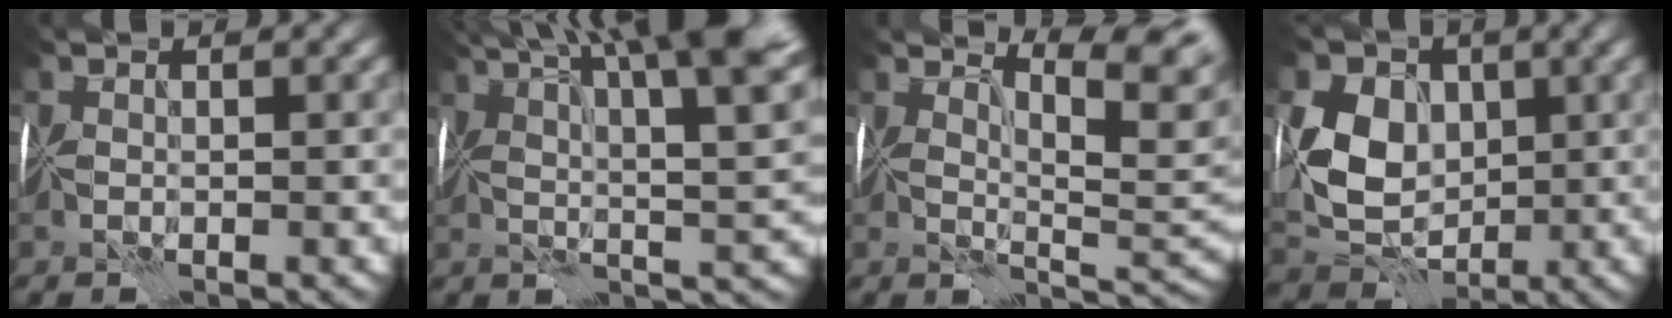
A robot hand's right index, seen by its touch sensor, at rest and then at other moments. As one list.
[{"total": 12.5, "force": [6.8, 2.7, 10.1], "torque": [-0.131, 0.025, 0.083]}, {"total": 3.9, "force": [2.6, 0.0, 3.0], "torque": [-0.040, -0.009, 0.048]}, {"total": 5.3, "force": [0.4, 4.1, 3.2], "torque": [-0.064, -0.015, 0.006]}]